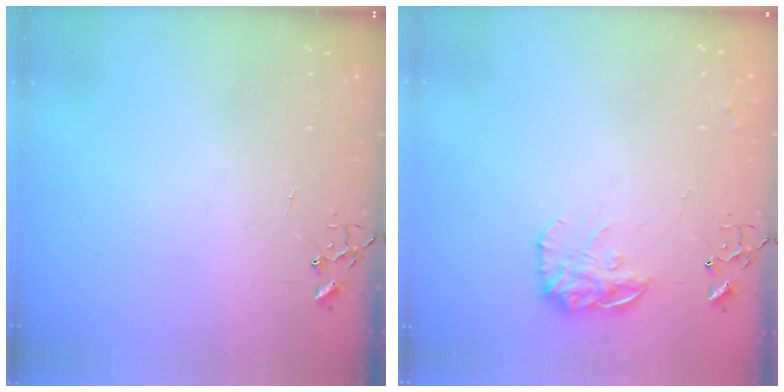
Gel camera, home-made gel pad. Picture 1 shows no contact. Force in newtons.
{"total": 12.9, "press": 12.8, "slide": 0.6}